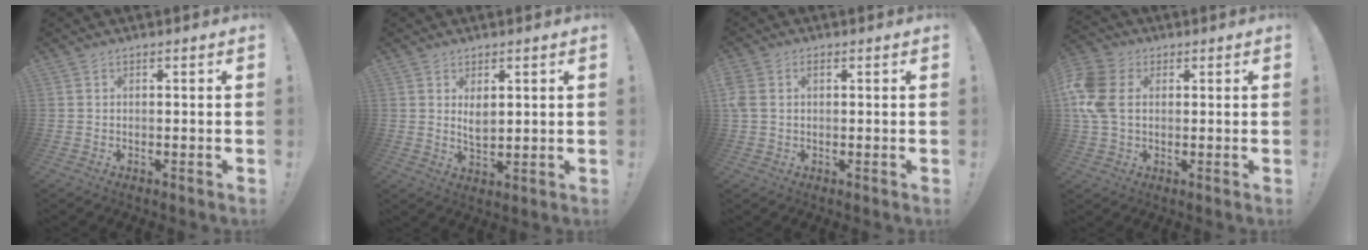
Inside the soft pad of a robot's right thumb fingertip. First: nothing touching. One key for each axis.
{"total": 4.3, "fx": 1.9, "fy": 2.2, "fz": 3.1, "tx": -0.052, "ty": -0.015, "tz": 0.030}
{"total": 3.2, "fx": 0.5, "fy": 2.3, "fz": 2.2, "tx": -0.047, "ty": 0.005, "tz": 0.010}
{"total": 12.2, "fx": 1.9, "fy": 9.0, "fz": 8.1, "tx": -0.185, "ty": -0.002, "tz": 0.035}